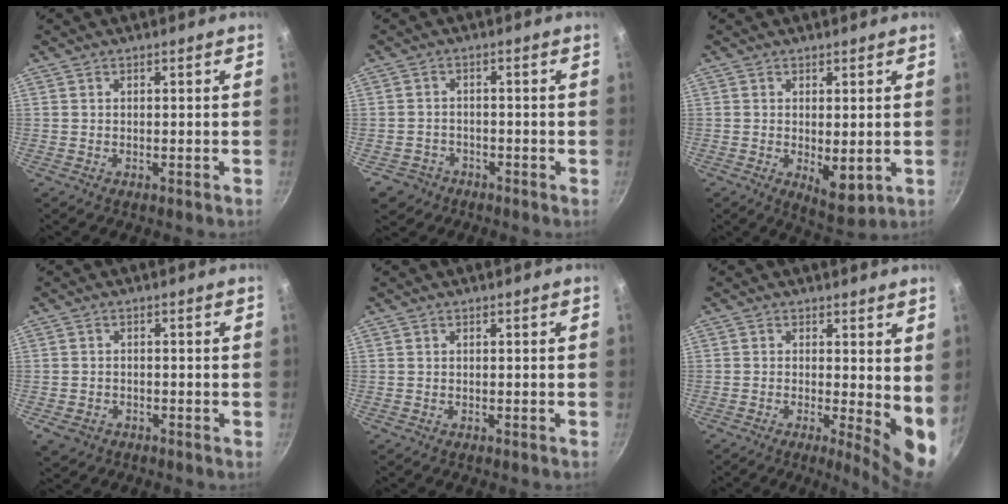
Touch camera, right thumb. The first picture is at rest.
{"total": 4.0, "force": [-2.2, 3.2, 0.9], "torque": [-0.009, 0.028, -0.032]}
{"total": 6.0, "force": [-0.2, 2.8, 5.3], "torque": [-0.067, -0.018, 0.005]}
{"total": 3.4, "force": [-1.5, 2.6, 1.6], "torque": [-0.031, 0.008, -0.024]}
{"total": 0.0}
{"total": 7.6, "force": [0.0, 2.4, 7.2], "torque": [-0.091, -0.018, 0.002]}